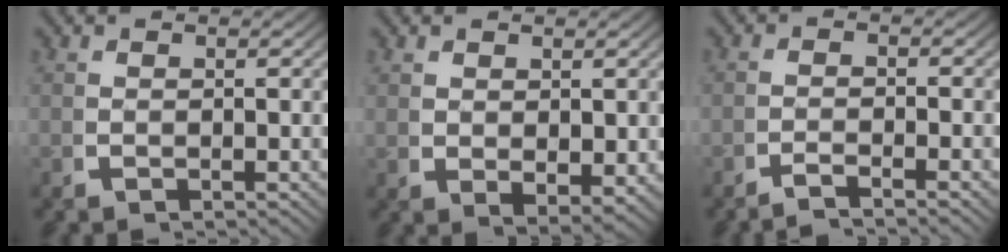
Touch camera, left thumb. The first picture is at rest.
{"total": 2.3, "force": [0.8, 1.3, 1.7], "torque": [-0.034, -0.015, 0.029]}
{"total": 2.2, "force": [-1.9, 0.0, 1.0], "torque": [-0.013, 0.000, -0.042]}